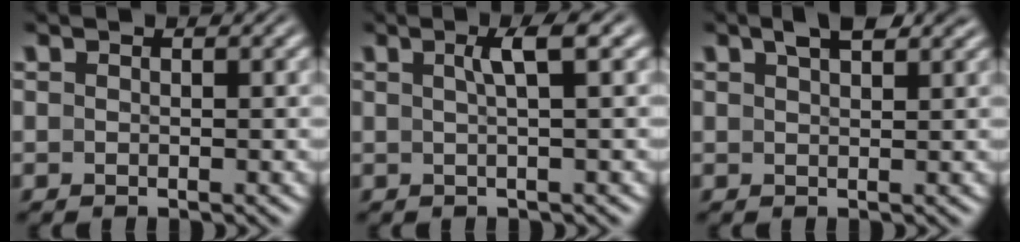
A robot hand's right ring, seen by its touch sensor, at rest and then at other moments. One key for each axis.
{"total": 2.3, "fx": 0.5, "fy": -0.7, "fz": 2.2, "tx": -0.035, "ty": 0.009, "tz": 0.011}
{"total": 2.4, "fx": 1.7, "fy": 0.2, "fz": 1.7, "tx": -0.016, "ty": 0.006, "tz": 0.029}